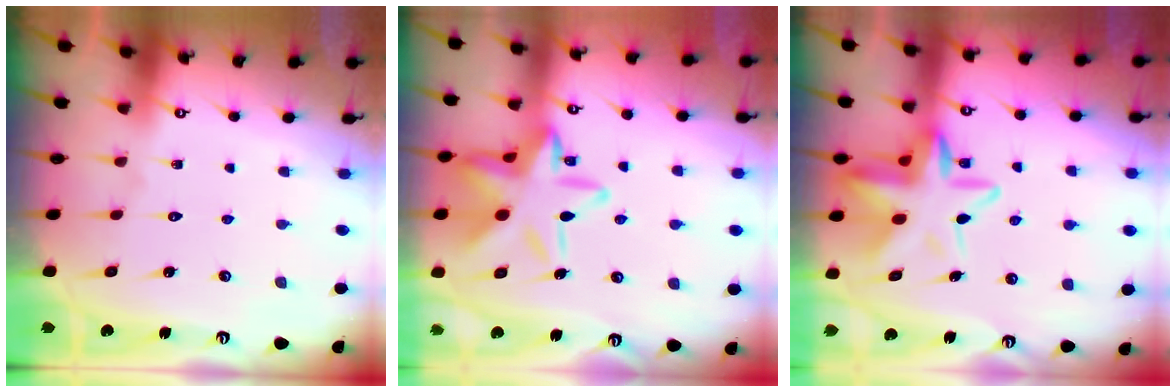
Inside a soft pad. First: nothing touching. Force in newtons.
{"total": 18.0, "press": 18.0, "slide": 1.1}
{"total": 13.7, "press": 13.5, "slide": 2.6}